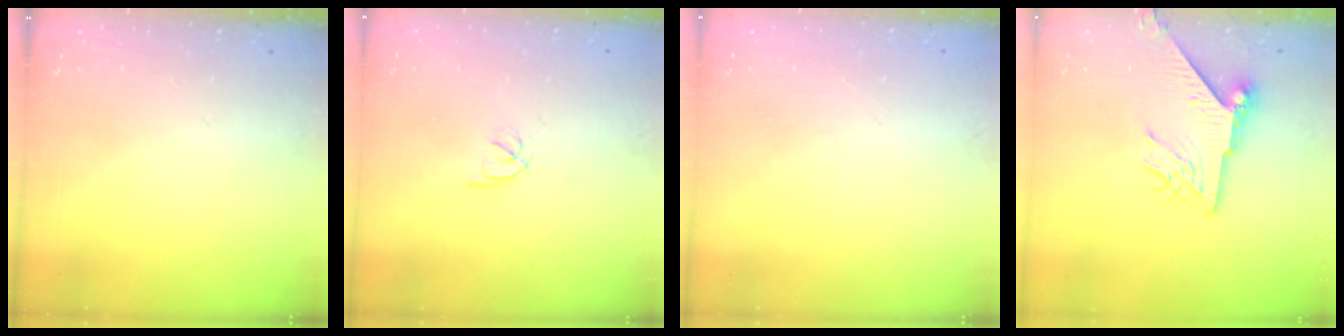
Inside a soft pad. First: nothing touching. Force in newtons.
{"total": 2.0, "press": 2.0, "slide": 0.3}
{"total": 0.0}
{"total": 9.3, "press": 9.3, "slide": 0.4}